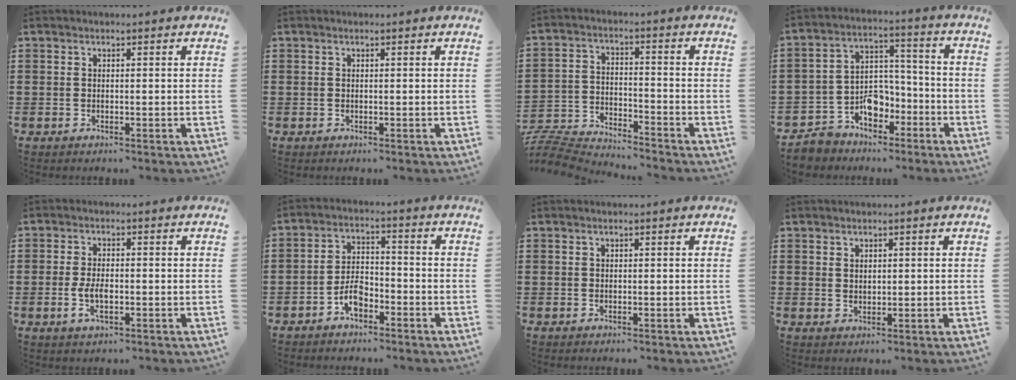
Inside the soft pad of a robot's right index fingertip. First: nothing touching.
{"total": 0.0}
{"total": 6.8, "force": [-6.8, 0.6, 0.6], "torque": [-0.030, 0.005, -0.142]}
{"total": 6.7, "force": [-4.2, 5.0, 1.2], "torque": [-0.038, 0.015, -0.078]}
{"total": 4.0, "force": [-0.9, 1.8, 3.4], "torque": [-0.076, -0.003, -0.019]}
{"total": 4.7, "force": [-2.8, 2.4, 3.0], "torque": [-0.062, 0.007, -0.055]}
{"total": 0.0}
{"total": 1.3, "force": [1.0, 0.8, 0.3], "torque": [-0.006, 0.003, 0.020]}